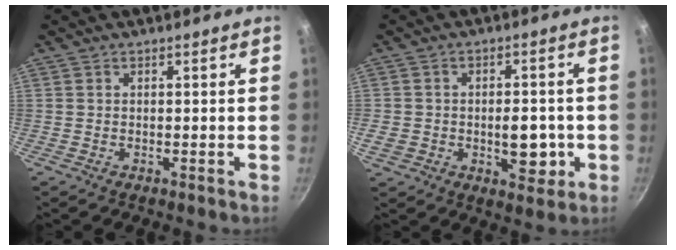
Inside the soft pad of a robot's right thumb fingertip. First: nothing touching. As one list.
[{"total": 9.4, "force": [-1.4, 6.1, 7.0], "torque": [-0.070, 0.004, -0.017]}]